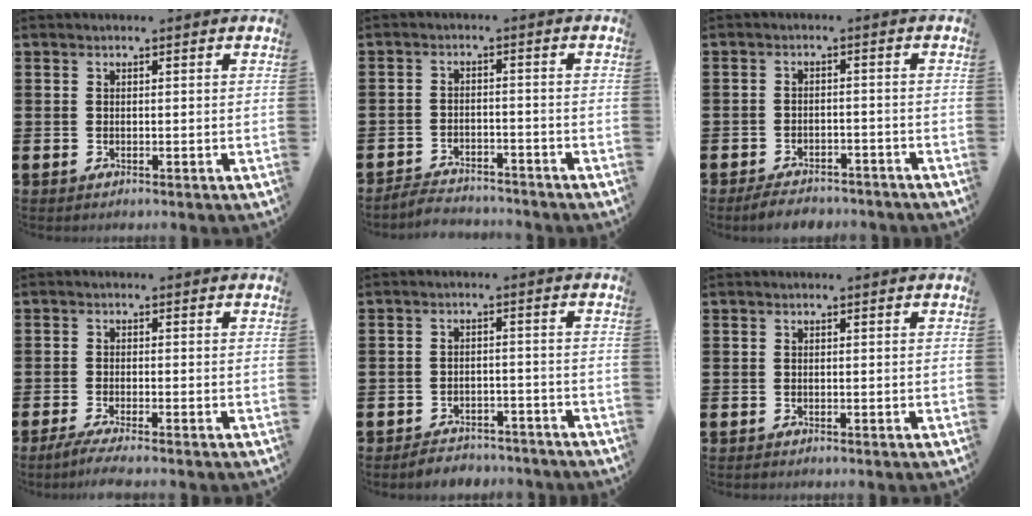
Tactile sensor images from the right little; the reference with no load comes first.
{"total": 2.9, "force": [-2.9, 0.3, 0.0], "torque": [-0.005, 0.004, -0.063]}
{"total": 2.9, "force": [-2.8, 0.4, 0.5], "torque": [-0.011, 0.008, -0.058]}
{"total": 2.2, "force": [-1.5, 0.0, 1.6], "torque": [-0.024, -0.001, -0.027]}
{"total": 2.8, "force": [-2.8, 0.4, -0.1], "torque": [-0.006, 0.004, -0.061]}
{"total": 0.0}